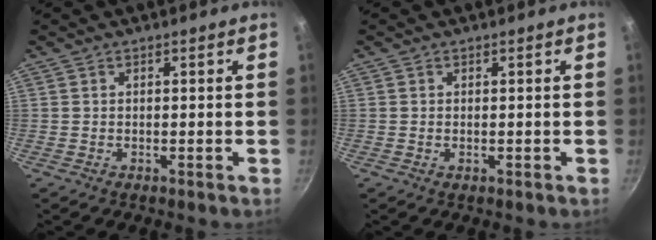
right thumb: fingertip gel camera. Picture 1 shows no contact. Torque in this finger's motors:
{"motor_torque": [-0.23, -0.03, -0.41, -0.17, 0.11]}